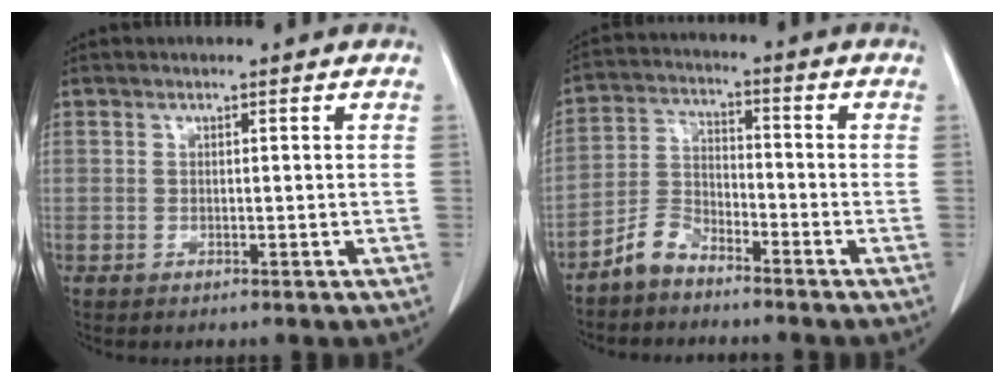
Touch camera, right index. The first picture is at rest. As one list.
[{"total": 5.2, "force": [-4.3, 2.3, 1.7], "torque": [-0.035, 0.001, -0.088]}]